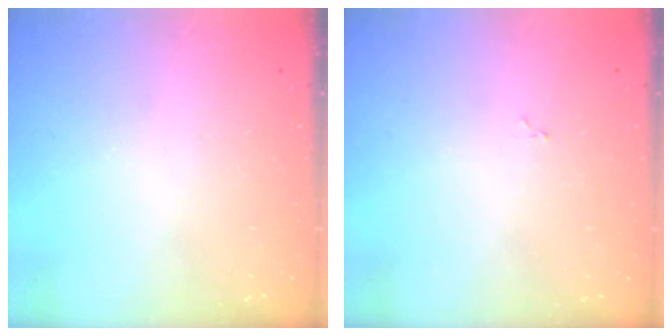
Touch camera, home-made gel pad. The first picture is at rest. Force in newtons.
{"total": 1.9, "press": 1.9, "slide": 0.3}